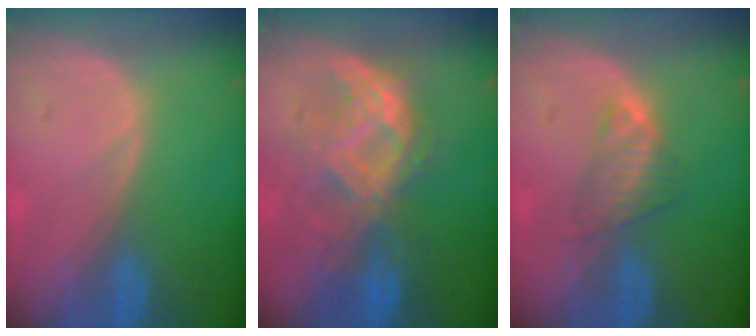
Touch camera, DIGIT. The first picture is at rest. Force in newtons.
{"total": 8.2, "press": 8.1, "slide": 1.3}
{"total": 3.7, "press": 3.6, "slide": 0.7}